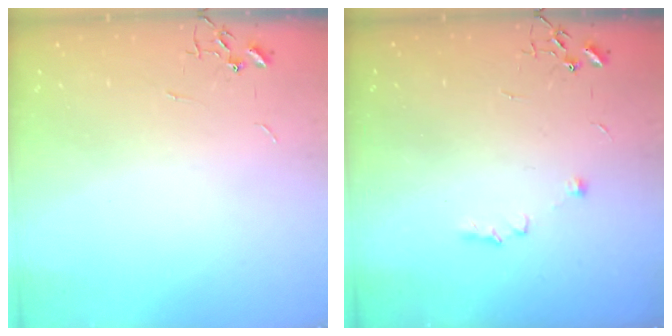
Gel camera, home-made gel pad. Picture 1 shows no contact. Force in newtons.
{"total": 5.2, "press": 5.1, "slide": 1.0}